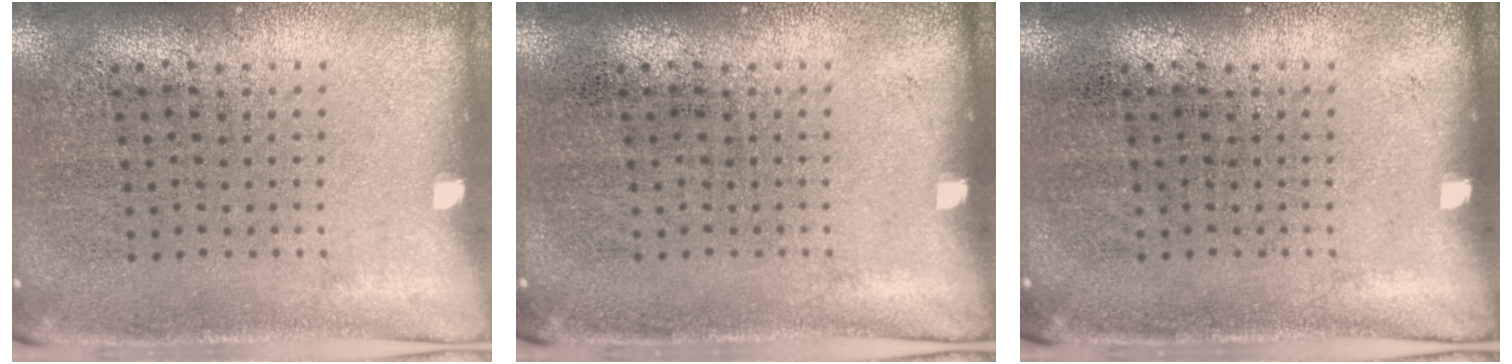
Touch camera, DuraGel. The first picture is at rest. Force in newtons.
{"total": 0.0}
{"total": 0.0}